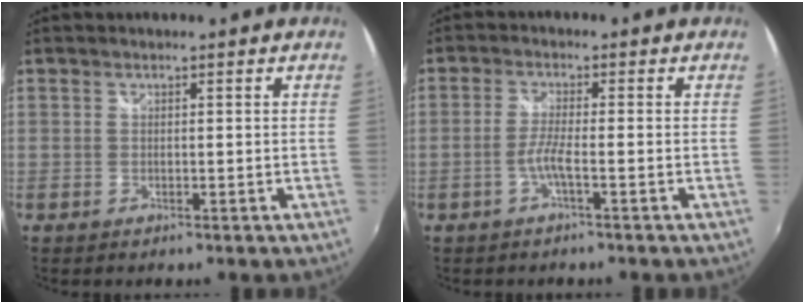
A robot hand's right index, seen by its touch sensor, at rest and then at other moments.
{"total": 3.0, "force": [-1.5, -0.4, 2.5], "torque": [-0.058, -0.001, -0.030]}